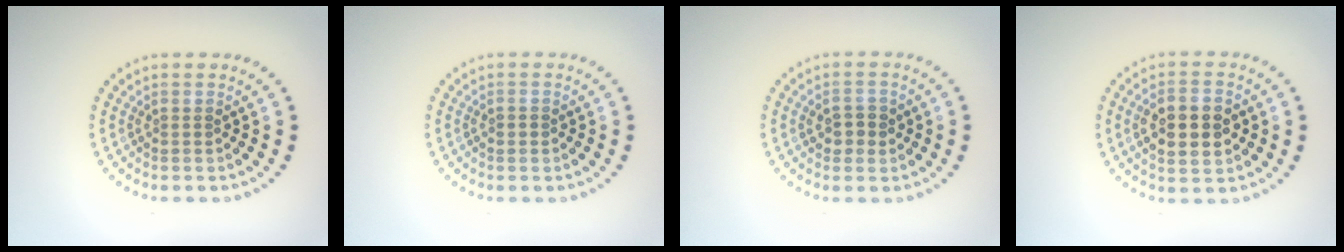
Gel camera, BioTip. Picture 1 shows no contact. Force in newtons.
{"total": 1.0, "press": 1.0, "slide": 0.2}
{"total": 2.2, "press": 2.2, "slide": 0.3}
{"total": 5.1, "press": 5.1, "slide": 0.2}